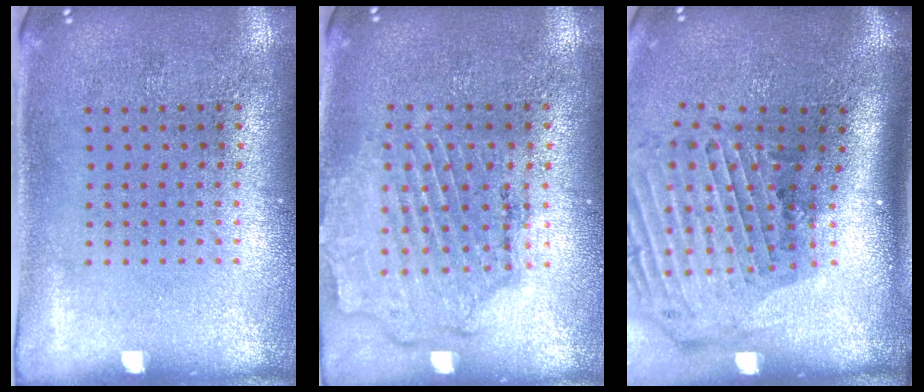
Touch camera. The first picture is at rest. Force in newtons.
{"total": 1.6, "press": 1.6, "slide": 0.5}
{"total": 3.0, "press": 2.1, "slide": 2.2}